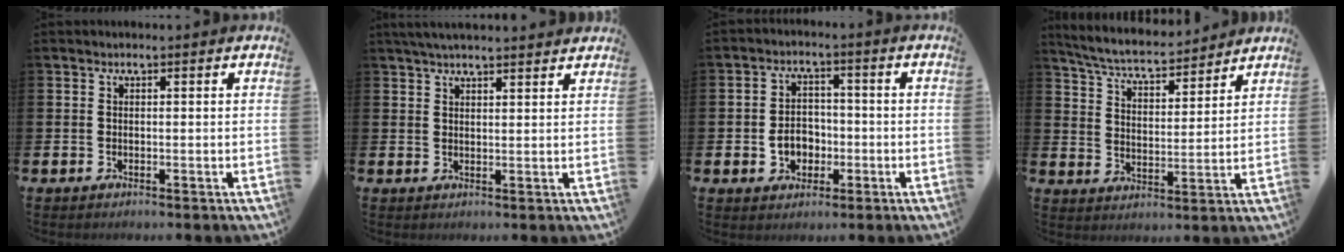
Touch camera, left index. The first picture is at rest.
{"total": 3.6, "force": [3.4, 0.4, 1.1], "torque": [-0.024, -0.008, 0.062]}
{"total": 4.7, "force": [-1.2, 3.8, 2.5], "torque": [-0.041, 0.004, -0.029]}
{"total": 6.3, "force": [6.0, 1.1, 1.7], "torque": [-0.057, -0.040, 0.102]}